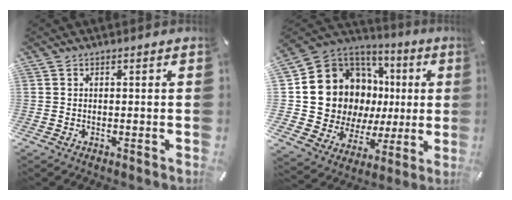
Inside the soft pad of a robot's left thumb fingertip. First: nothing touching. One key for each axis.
{"total": 14.9, "fx": 2.6, "fy": 13.5, "fz": 5.8, "tx": -0.100, "ty": -0.044, "tz": 0.077}